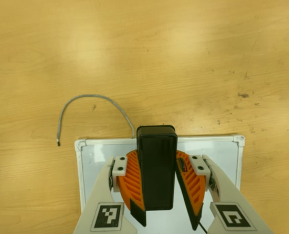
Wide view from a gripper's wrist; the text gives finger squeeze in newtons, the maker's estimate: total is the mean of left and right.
{"total": 9.0, "left": 9.1, "right": 8.9}